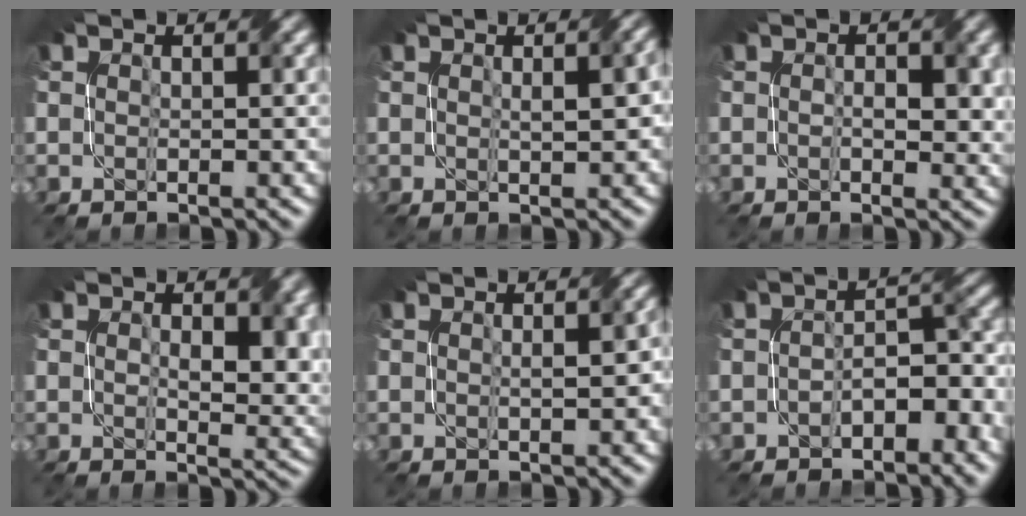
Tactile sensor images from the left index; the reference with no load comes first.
{"total": 2.3, "force": [0.4, 0.8, 2.1], "torque": [-0.025, 0.007, 0.018]}
{"total": 2.7, "force": [0.2, 1.4, 2.2], "torque": [-0.032, 0.003, 0.010]}
{"total": 4.3, "force": [1.0, 2.2, 3.6], "torque": [-0.053, 0.000, 0.027]}
{"total": 1.6, "force": [0.0, 0.6, 1.5], "torque": [-0.023, 0.004, 0.012]}
{"total": 4.3, "force": [-1.8, 2.3, 3.2], "torque": [-0.040, 0.009, -0.028]}